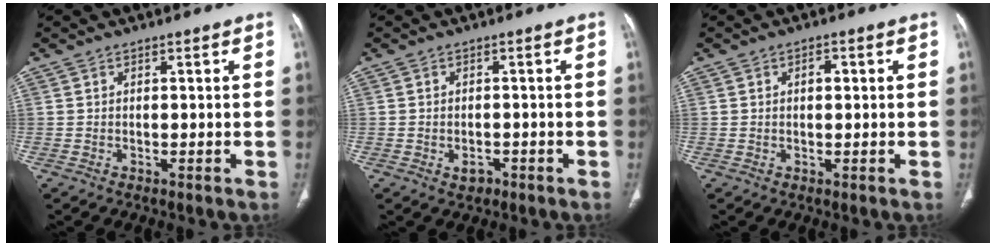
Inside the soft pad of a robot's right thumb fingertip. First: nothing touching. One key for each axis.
{"total": 2.3, "fx": -1.0, "fy": 1.6, "fz": 1.2, "tx": -0.014, "ty": 0.005, "tz": -0.009}
{"total": 2.0, "fx": 0.4, "fy": 1.1, "fz": 1.6, "tx": -0.022, "ty": 0.004, "tz": 0.005}